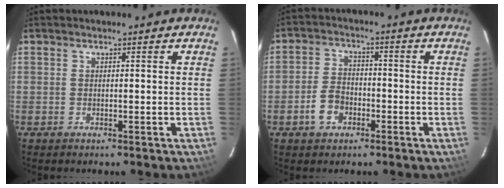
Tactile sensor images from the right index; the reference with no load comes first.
{"total": 5.7, "force": [-2.7, 3.8, 3.2], "torque": [-0.073, 0.012, -0.047]}